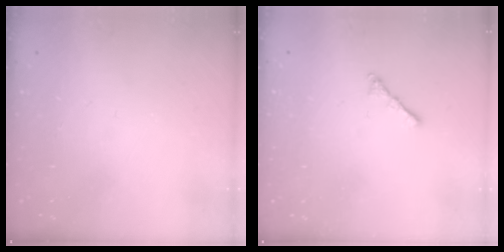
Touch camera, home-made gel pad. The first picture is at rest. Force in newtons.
{"total": 2.1, "press": 2.0, "slide": 0.6}